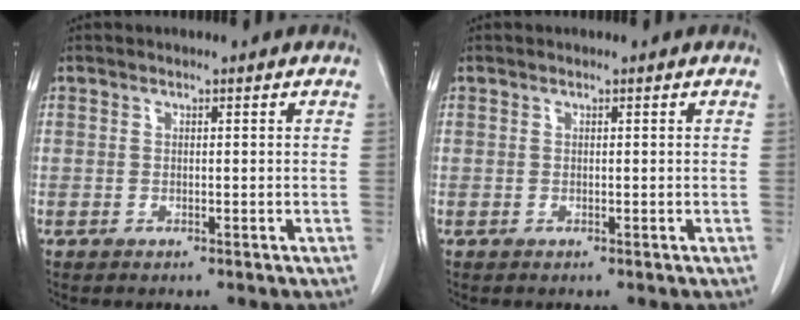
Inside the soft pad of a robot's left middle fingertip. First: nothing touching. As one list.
[{"total": 0.0}]